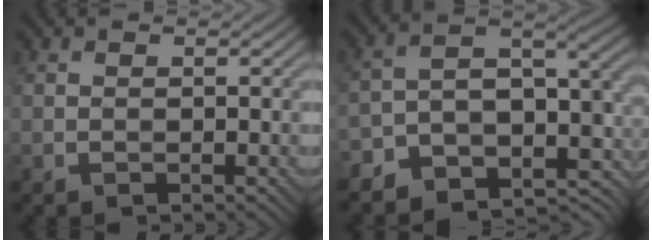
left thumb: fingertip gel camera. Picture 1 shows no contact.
{"total": 8.5, "force": [-5.2, 4.6, 4.9], "torque": [-0.071, -0.014, -0.106]}